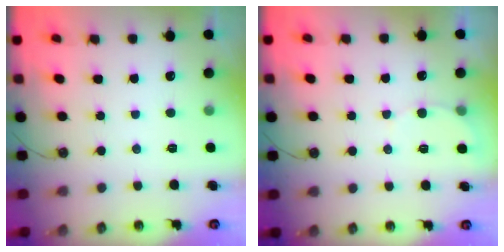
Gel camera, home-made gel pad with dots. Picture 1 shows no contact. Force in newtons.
{"total": 4.4, "press": 4.4, "slide": 0.4}